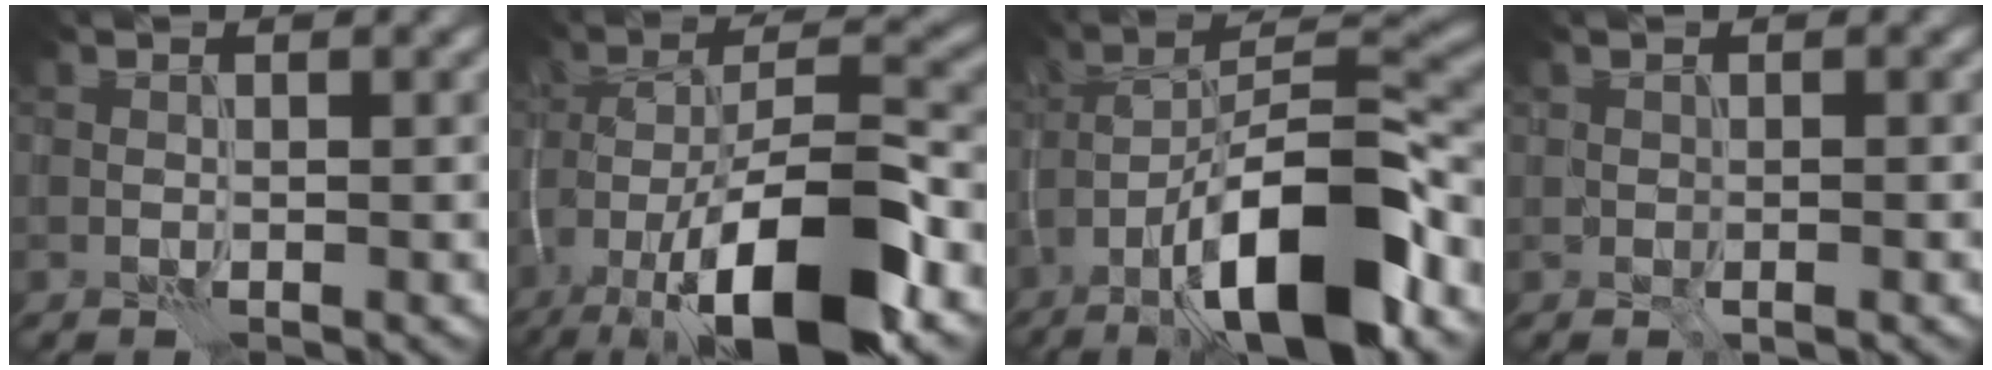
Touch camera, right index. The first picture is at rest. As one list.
[{"total": 14.0, "force": [-7.9, 4.6, 10.6], "torque": [-0.193, 0.003, -0.138]}, {"total": 13.2, "force": [-7.5, 3.7, 10.2], "torque": [-0.167, 0.018, -0.128]}, {"total": 0.6, "force": [-0.2, 0.2, 0.5], "torque": [-0.010, -0.003, 0.001]}]